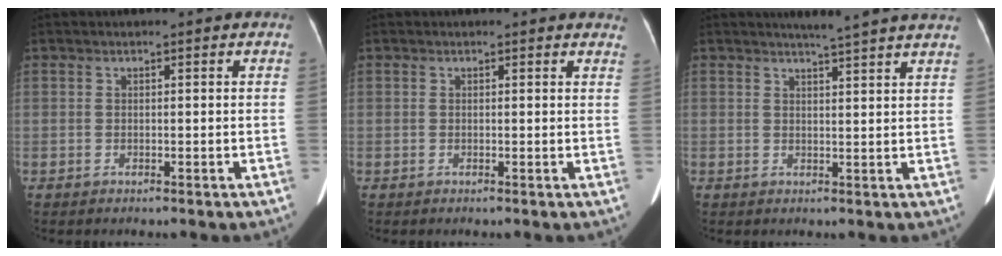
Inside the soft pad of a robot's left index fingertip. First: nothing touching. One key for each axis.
{"total": 2.2, "fx": 2.1, "fy": 0.5, "fz": 0.4, "tx": -0.004, "ty": -0.007, "tz": 0.001}
{"total": 7.8, "fx": 7.2, "fy": -0.3, "fz": 3.0, "tx": -0.038, "ty": 0.010, "tz": 0.074}